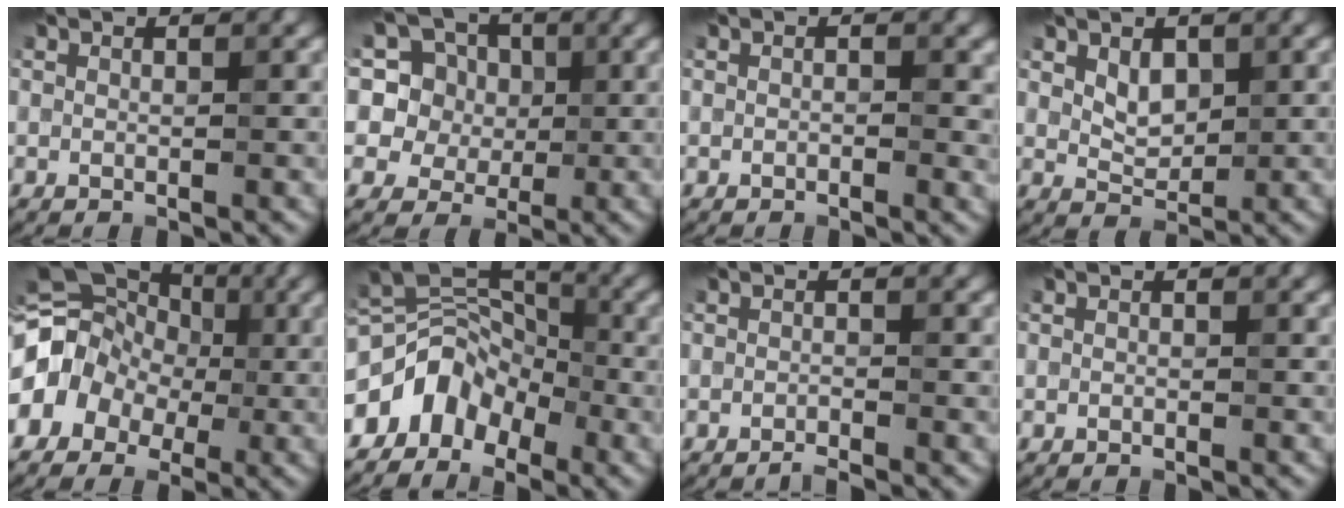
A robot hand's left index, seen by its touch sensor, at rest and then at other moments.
{"total": 10.6, "force": [4.4, 8.8, 3.8], "torque": [-0.106, 0.041, 0.067]}
{"total": 1.3, "force": [-0.1, 0.6, 1.1], "torque": [-0.015, 0.000, -0.001]}
{"total": 2.1, "force": [0.9, 1.4, 1.3], "torque": [-0.027, 0.000, 0.020]}
{"total": 9.6, "force": [-1.0, 8.3, 4.7], "torque": [-0.075, 0.028, -0.051]}
{"total": 5.7, "force": [-3.1, 3.8, 2.7], "torque": [-0.044, 0.014, -0.069]}
{"total": 0.9, "force": [-0.8, -0.1, 0.5], "torque": [-0.011, 0.005, -0.015]}
{"total": 0.0}